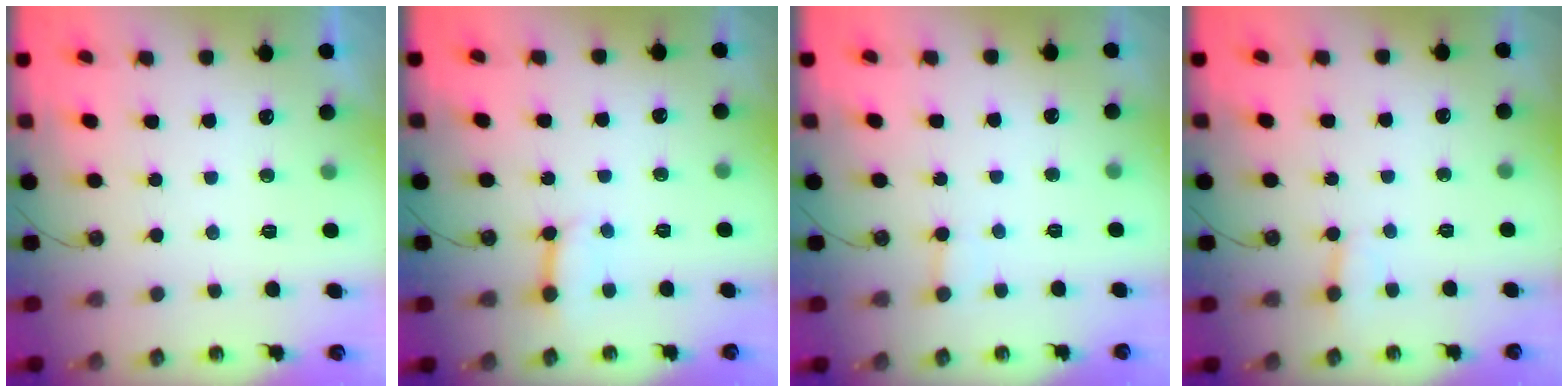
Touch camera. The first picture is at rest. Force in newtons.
{"total": 4.6, "press": 4.5, "slide": 0.6}
{"total": 2.1, "press": 2.1, "slide": 0.2}
{"total": 2.6, "press": 2.6, "slide": 0.2}